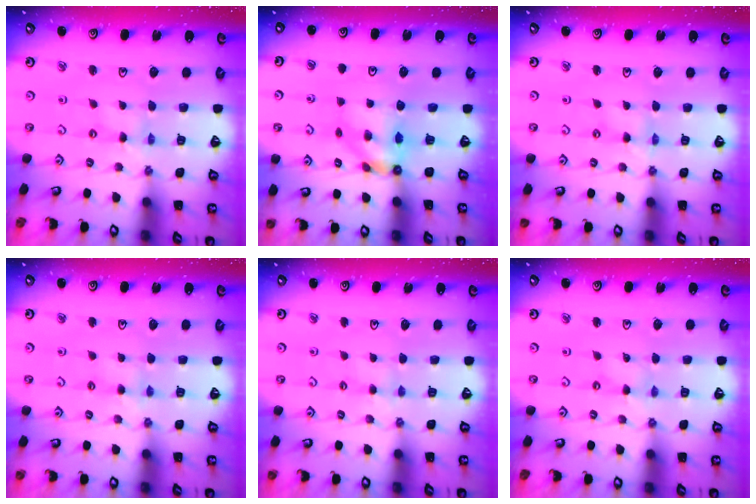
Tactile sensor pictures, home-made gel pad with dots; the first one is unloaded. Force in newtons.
{"total": 7.3, "press": 7.2, "slide": 0.4}
{"total": 0.0}
{"total": 3.0, "press": 2.9, "slide": 0.4}
{"total": 3.1, "press": 3.0, "slide": 0.4}
{"total": 0.0}